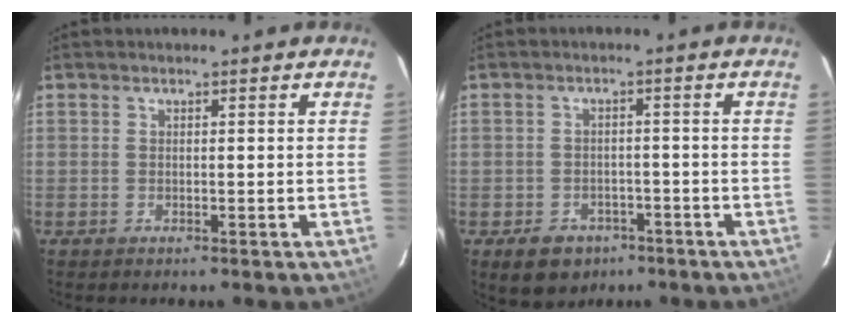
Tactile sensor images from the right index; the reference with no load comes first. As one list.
[{"total": 7.4, "force": [-4.2, 5.5, 2.4], "torque": [-0.058, 0.012, -0.046]}]